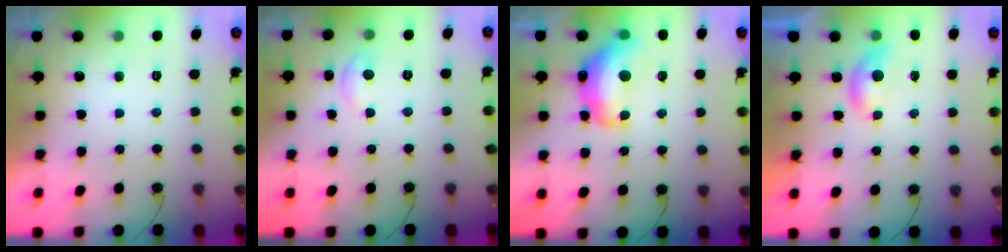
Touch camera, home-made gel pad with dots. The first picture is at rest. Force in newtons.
{"total": 3.8, "press": 3.8, "slide": 0.4}
{"total": 13.3, "press": 13.3, "slide": 1.1}
{"total": 3.8, "press": 3.8, "slide": 0.4}